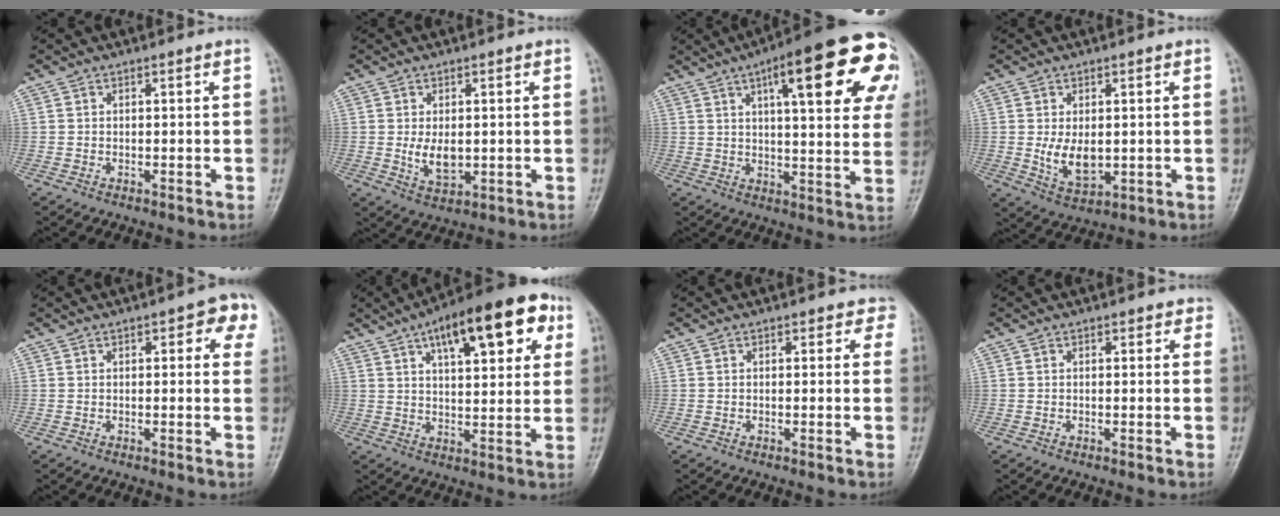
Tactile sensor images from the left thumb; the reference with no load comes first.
{"total": 5.1, "force": [0.1, 3.2, 4.0], "torque": [-0.059, -0.011, 0.010]}
{"total": 25.4, "force": [10.2, 7.0, 22.2], "torque": [-0.266, 0.002, 0.133]}
{"total": 6.5, "force": [0.1, 4.1, 5.1], "torque": [-0.077, -0.016, 0.015]}
{"total": 6.3, "force": [2.4, 2.9, 5.1], "torque": [-0.025, 0.001, 0.016]}
{"total": 19.0, "force": [8.6, 7.5, 15.2], "torque": [-0.189, -0.001, 0.121]}
{"total": 2.3, "force": [1.4, 1.7, 0.7], "torque": [0.025, -0.004, -0.001]}
{"total": 1.5, "force": [0.8, 1.1, 0.6], "torque": [0.016, -0.001, 0.003]}